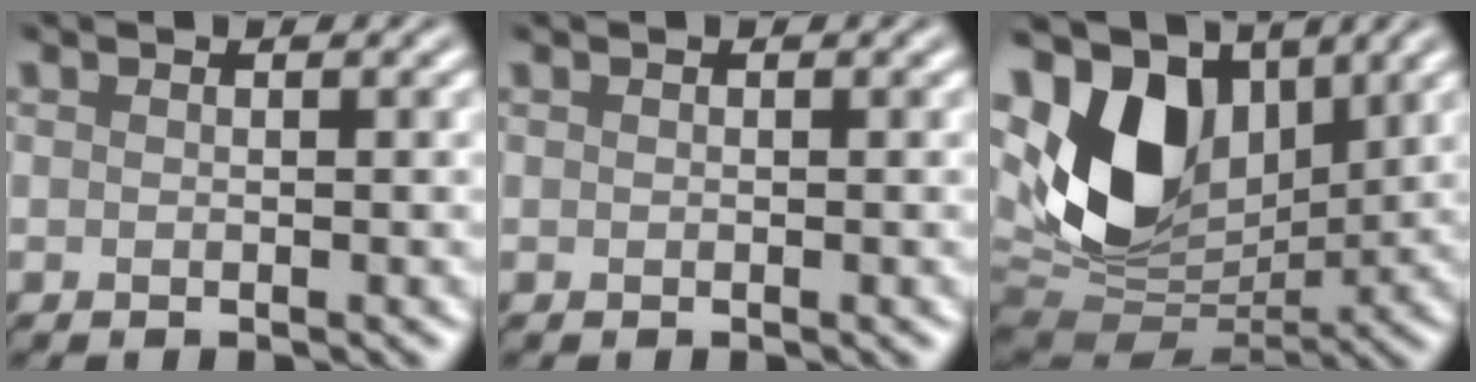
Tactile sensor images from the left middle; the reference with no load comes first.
{"total": 0.0}
{"total": 11.1, "force": [3.1, 7.4, 7.8], "torque": [-0.165, 0.001, 0.058]}